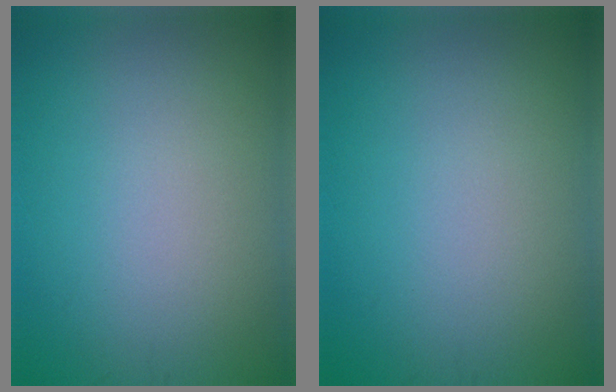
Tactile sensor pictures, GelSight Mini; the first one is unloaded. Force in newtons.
{"total": 0.0}